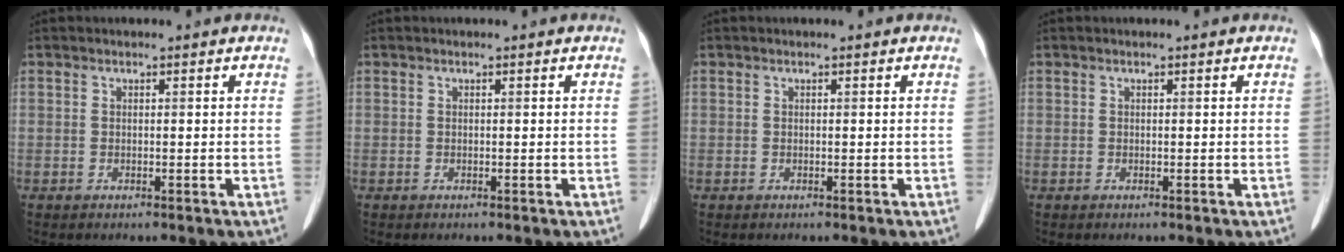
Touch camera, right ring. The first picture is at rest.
{"total": 0.0}
{"total": 0.0}
{"total": 0.0}